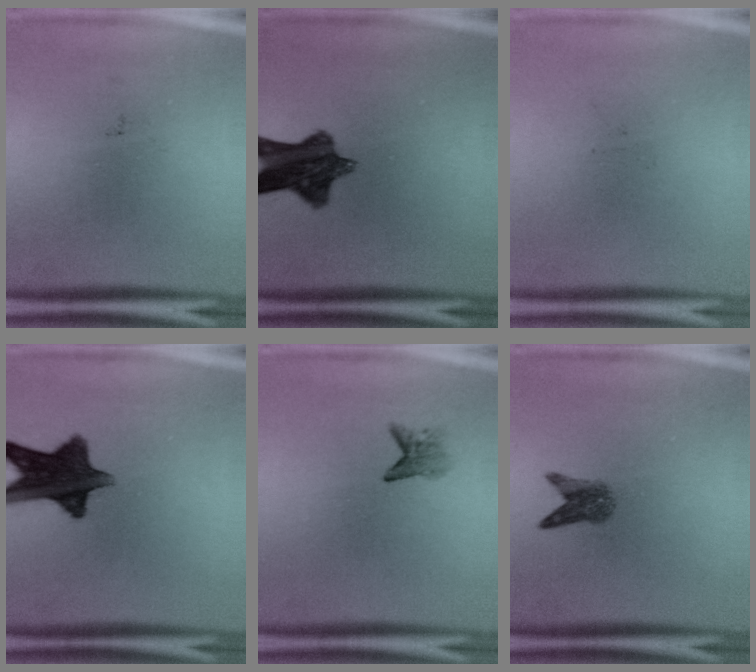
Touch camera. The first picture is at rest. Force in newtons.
{"total": 9.8}
{"total": 0.0}
{"total": 12.3}
{"total": 1.8}
{"total": 2.9}